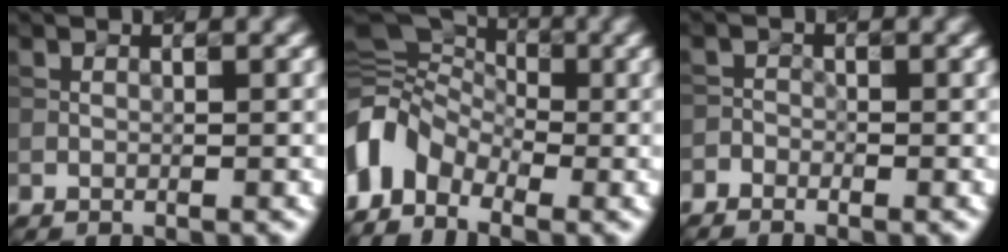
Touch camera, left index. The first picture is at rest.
{"total": 6.4, "force": [-3.1, 4.5, 3.3], "torque": [-0.060, 0.005, -0.082]}
{"total": 1.3, "force": [-1.1, 0.6, 0.1], "torque": [0.004, 0.004, -0.028]}